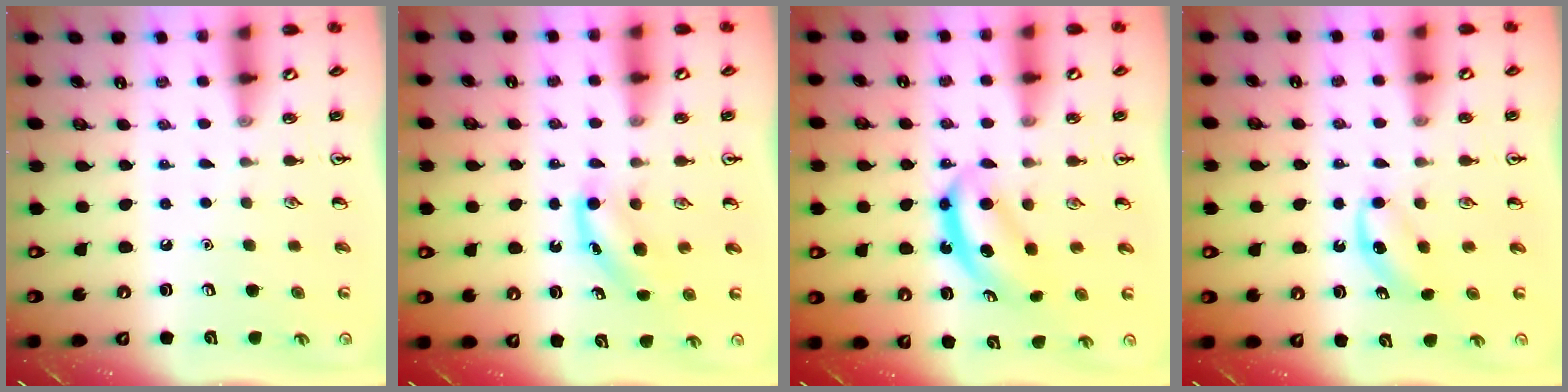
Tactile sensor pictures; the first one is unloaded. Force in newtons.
{"total": 4.2, "press": 4.0, "slide": 1.2}
{"total": 5.9, "press": 5.8, "slide": 0.8}
{"total": 4.5, "press": 4.2, "slide": 1.4}